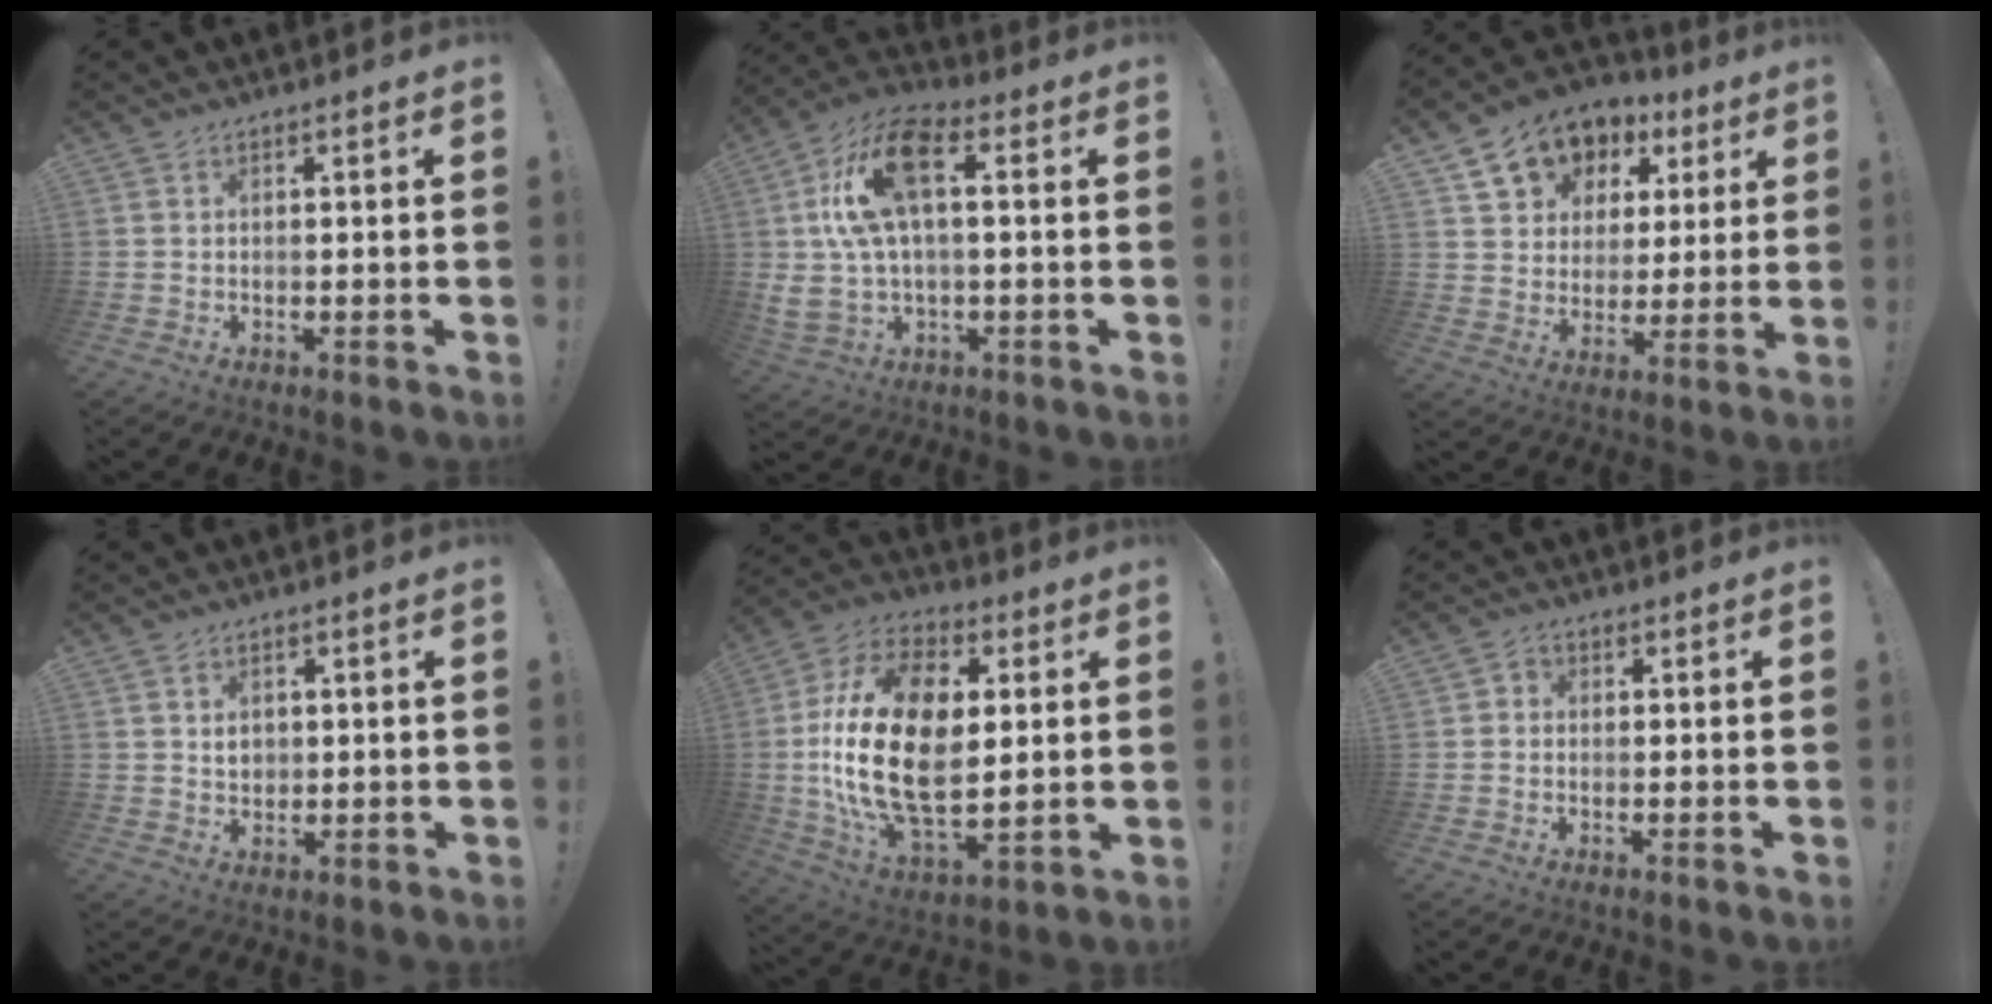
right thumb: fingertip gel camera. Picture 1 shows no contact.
{"total": 16.7, "force": [3.8, 8.1, 14.1], "torque": [-0.269, 0.003, 0.067]}
{"total": 12.5, "force": [7.0, 9.3, 4.7], "torque": [-0.071, -0.043, 0.138]}
{"total": 3.2, "force": [0.8, 2.7, 1.4], "torque": [-0.010, -0.004, 0.010]}
{"total": 27.9, "force": [1.4, 16.6, 22.4], "torque": [-0.441, -0.009, 0.029]}
{"total": 1.8, "force": [-0.5, 1.4, 1.0], "torque": [-0.015, 0.006, -0.010]}